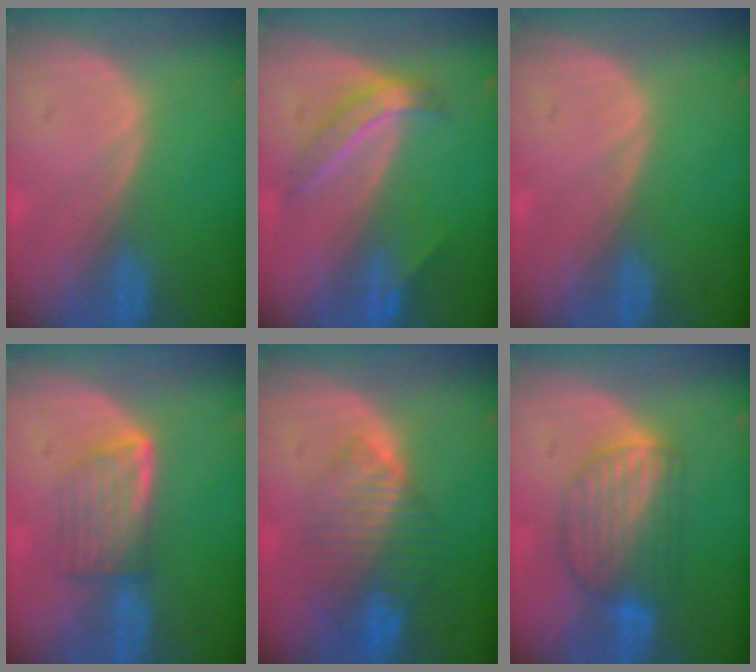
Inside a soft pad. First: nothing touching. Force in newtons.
{"total": 5.0, "press": 4.6, "slide": 2.0}
{"total": 0.0}
{"total": 5.8, "press": 5.4, "slide": 2.0}
{"total": 8.2, "press": 7.2, "slide": 3.9}
{"total": 7.4, "press": 7.2, "slide": 1.7}